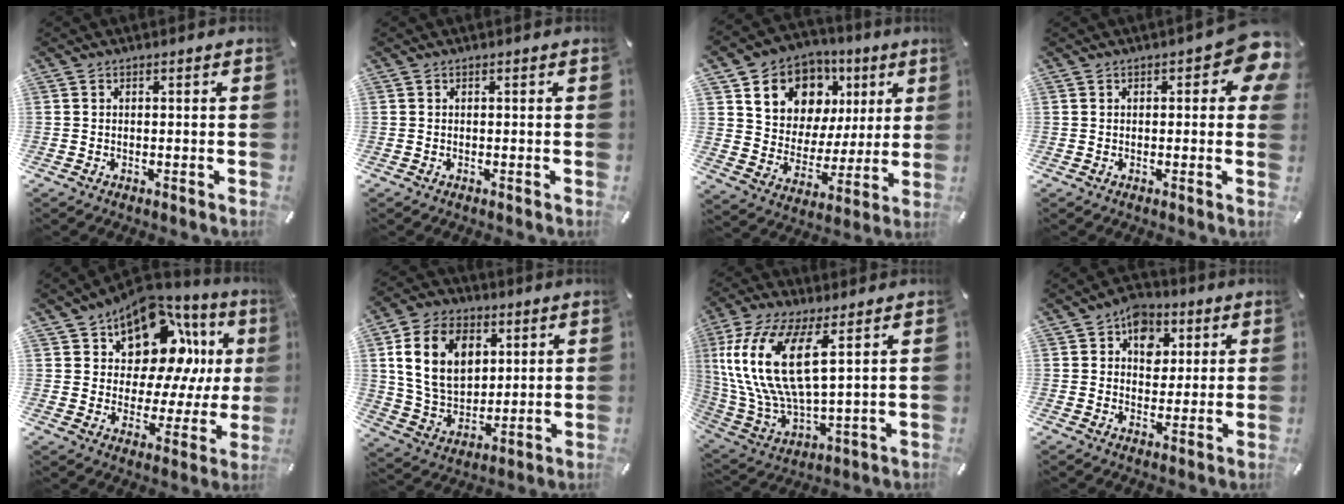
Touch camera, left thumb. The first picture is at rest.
{"total": 0.0}
{"total": 12.8, "force": [6.2, 10.7, 3.3], "torque": [-0.061, -0.041, 0.121]}
{"total": 7.1, "force": [2.3, 3.2, 5.9], "torque": [-0.067, -0.011, 0.032]}
{"total": 15.8, "force": [9.3, 9.7, 8.2], "torque": [-0.124, -0.078, 0.162]}
{"total": 15.1, "force": [5.2, 11.2, 8.6], "torque": [-0.169, -0.005, 0.097]}
{"total": 17.4, "force": [6.5, 7.2, 14.4], "torque": [-0.335, -0.022, 0.112]}
{"total": 8.0, "force": [2.9, 6.4, 3.8], "torque": [-0.034, -0.007, 0.046]}